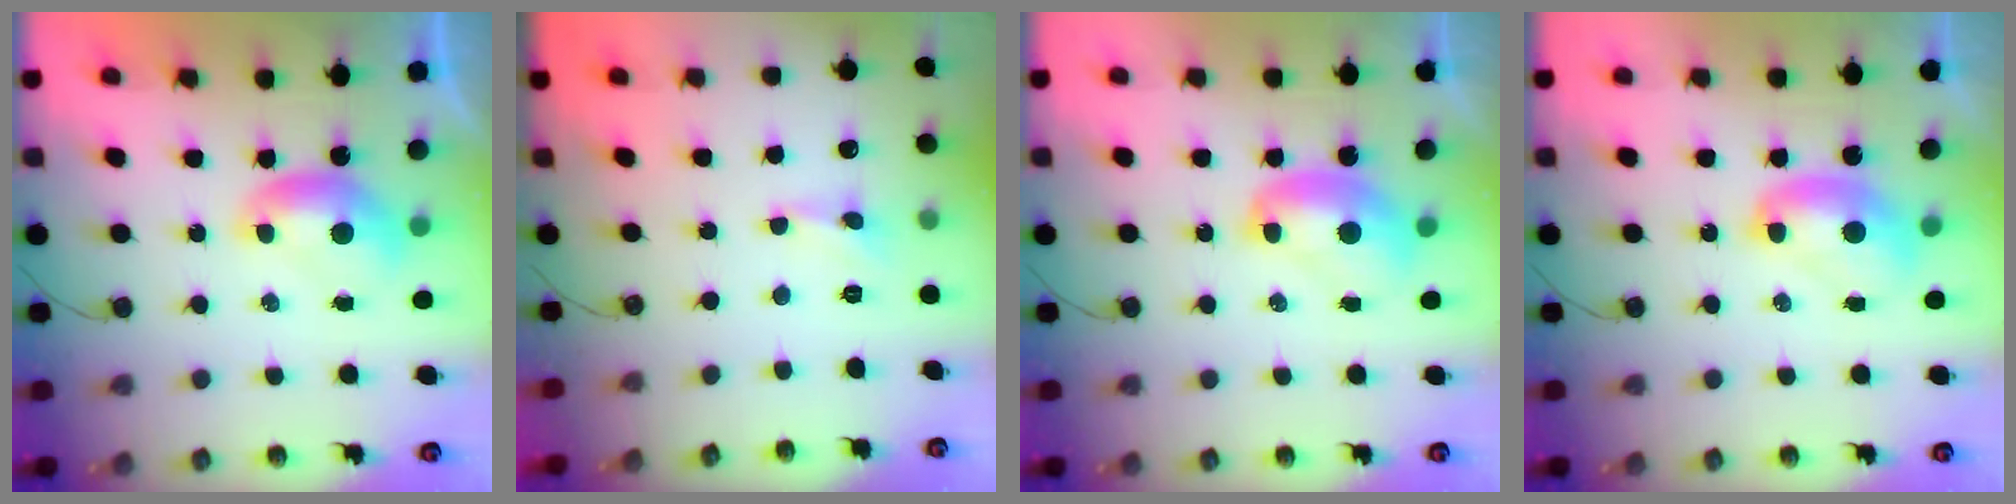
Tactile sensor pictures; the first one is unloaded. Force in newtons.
{"total": 0.0}
{"total": 2.4, "press": 2.3, "slide": 0.3}
{"total": 2.4, "press": 2.4, "slide": 0.3}